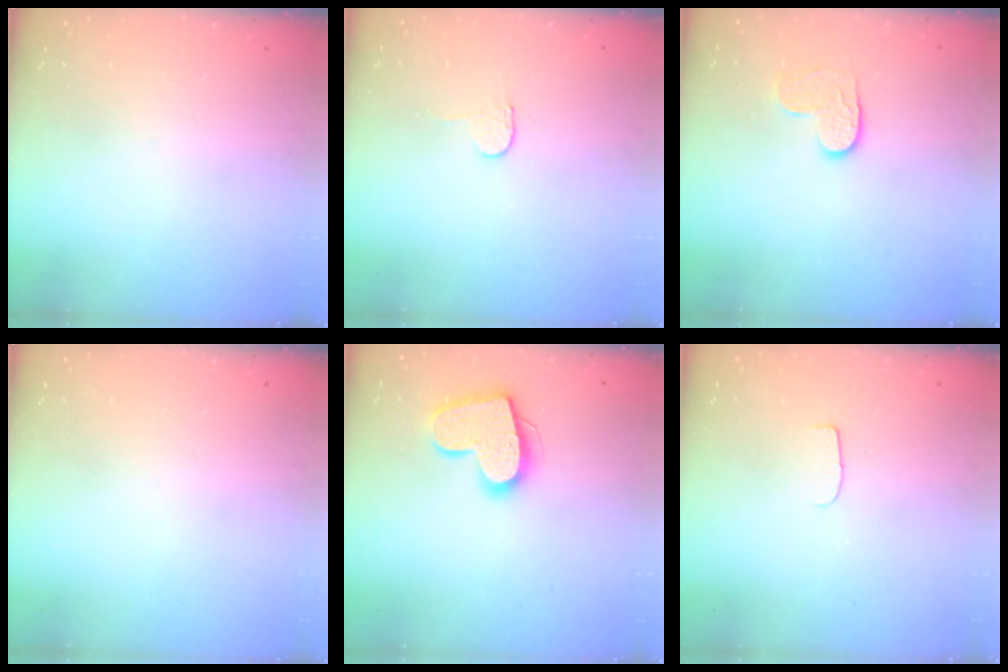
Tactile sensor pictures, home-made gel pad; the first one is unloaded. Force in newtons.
{"total": 2.3, "press": 2.3, "slide": 0.2}
{"total": 5.2, "press": 5.2, "slide": 0.2}
{"total": 0.0}
{"total": 14.9, "press": 14.9, "slide": 1.0}
{"total": 4.5, "press": 4.4, "slide": 0.5}